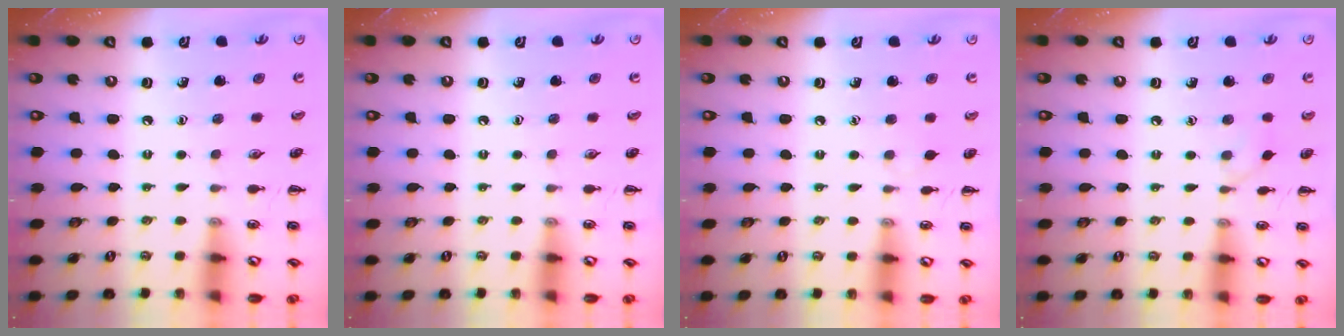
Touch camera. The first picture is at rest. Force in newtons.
{"total": 0.0}
{"total": 2.3, "press": 2.1, "slide": 0.9}
{"total": 2.8, "press": 2.5, "slide": 1.1}